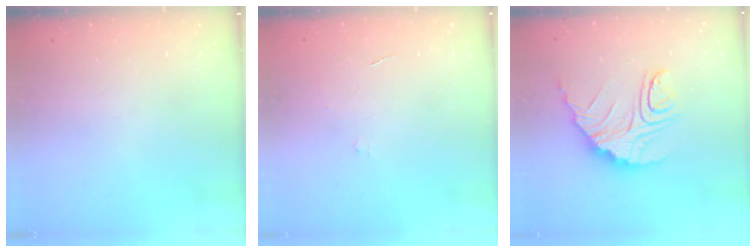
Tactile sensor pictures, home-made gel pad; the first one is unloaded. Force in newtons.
{"total": 2.9, "press": 2.9, "slide": 0.2}
{"total": 14.0, "press": 13.9, "slide": 1.1}